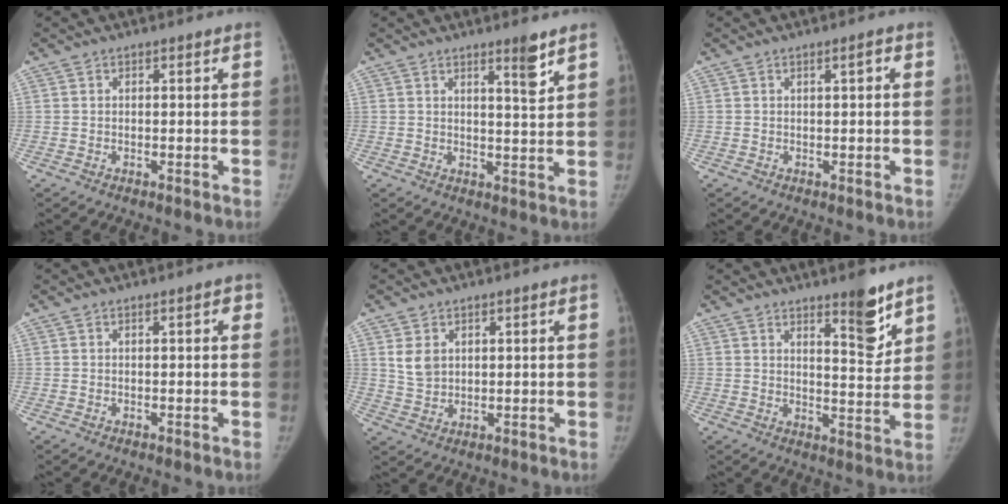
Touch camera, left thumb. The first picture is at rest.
{"total": 4.4, "force": [3.0, 0.4, 3.2], "torque": [-0.041, -0.027, 0.045]}
{"total": 1.3, "force": [0.4, 0.3, 1.2], "torque": [-0.018, 0.002, 0.005]}
{"total": 1.3, "force": [0.4, 0.4, 1.1], "torque": [-0.011, 0.003, 0.004]}
{"total": 4.5, "force": [1.7, 3.4, 2.4], "torque": [-0.034, -0.012, 0.042]}
{"total": 8.2, "force": [5.7, 2.2, 5.5], "torque": [-0.055, -0.046, 0.083]}